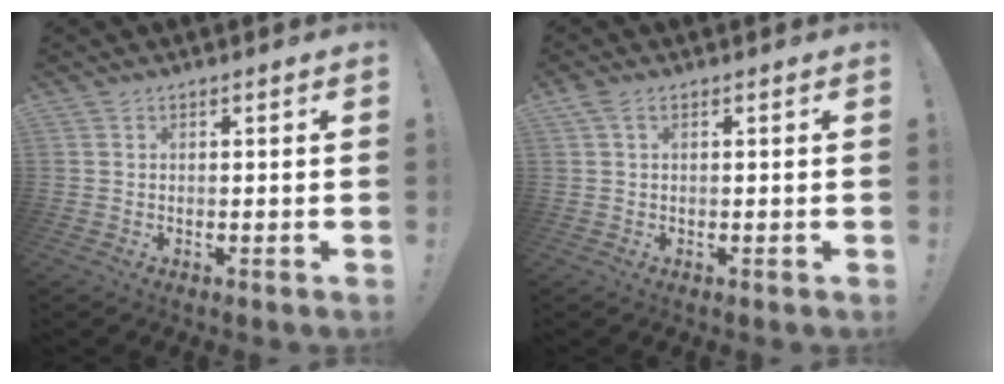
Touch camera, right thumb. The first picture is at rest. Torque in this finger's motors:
{"motor_torque": [0.09, 1.04, 0.48, 0.23, 0.21]}